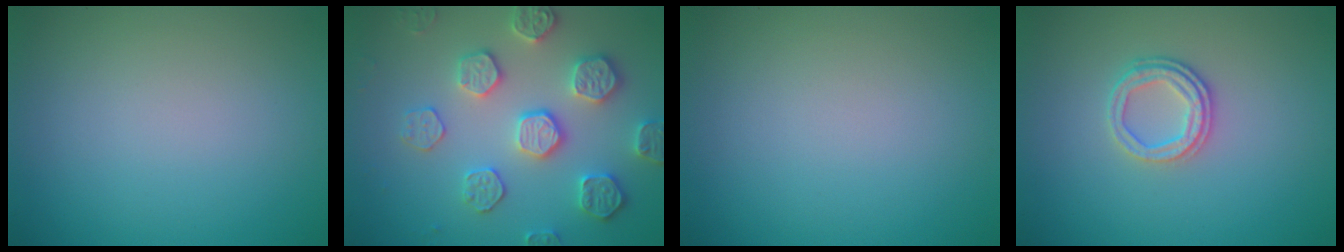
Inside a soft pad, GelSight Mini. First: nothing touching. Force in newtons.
{"total": 4.8, "press": 4.6, "slide": 1.2}
{"total": 0.0}
{"total": 2.6, "press": 2.3, "slide": 1.1}